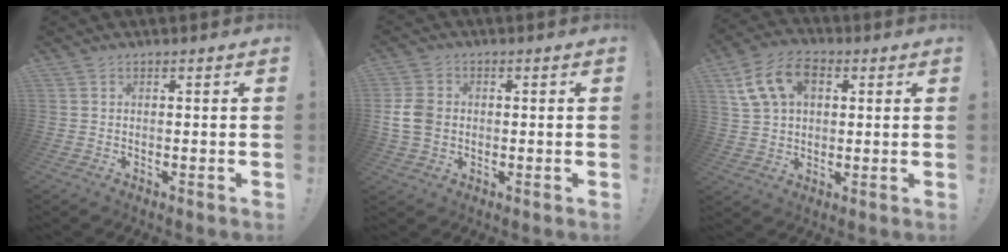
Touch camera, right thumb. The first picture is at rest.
{"total": 8.2, "force": [-0.2, 6.5, 4.9], "torque": [-0.099, 0.008, 0.000]}
{"total": 13.4, "force": [4.9, 9.3, 8.3], "torque": [-0.144, -0.007, 0.099]}